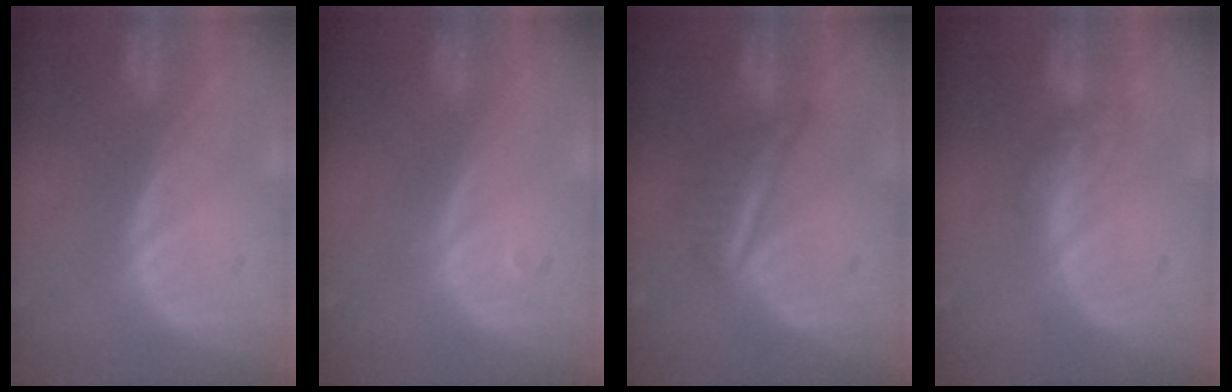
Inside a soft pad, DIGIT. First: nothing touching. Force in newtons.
{"total": 0.7, "press": 0.5, "slide": 0.5}
{"total": 5.3, "press": 5.2, "slide": 1.1}
{"total": 4.6, "press": 4.4, "slide": 1.4}